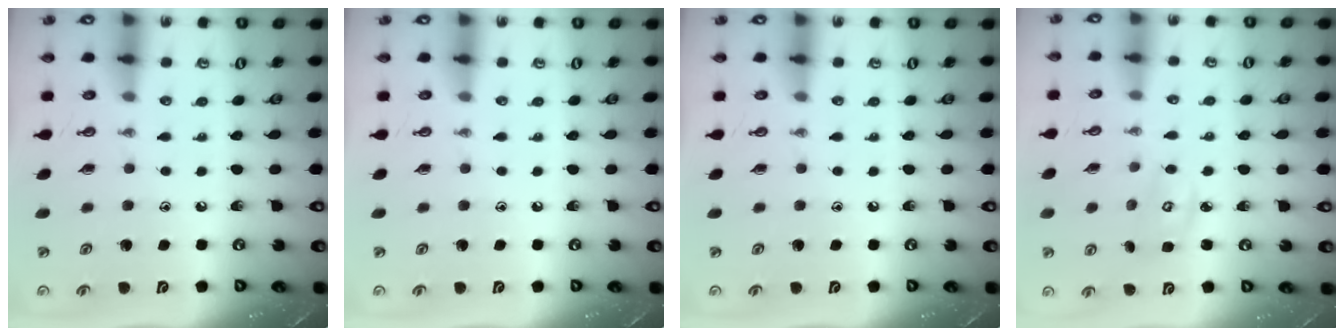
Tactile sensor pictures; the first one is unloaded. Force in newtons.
{"total": 0.0}
{"total": 0.0}
{"total": 3.5, "press": 3.5, "slide": 0.2}